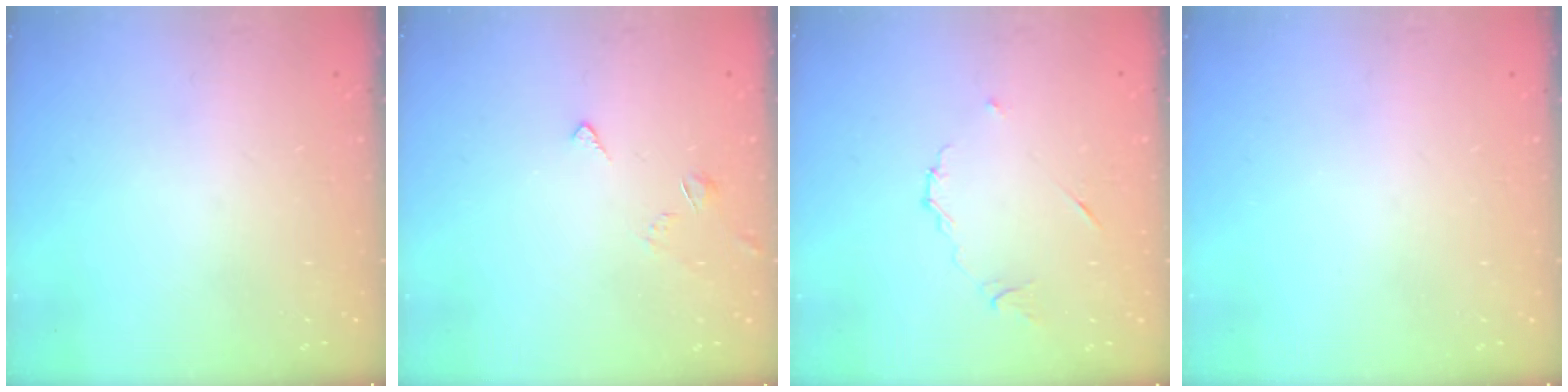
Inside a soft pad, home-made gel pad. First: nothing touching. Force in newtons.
{"total": 2.9, "press": 2.8, "slide": 0.6}
{"total": 6.5, "press": 6.4, "slide": 0.6}
{"total": 0.0}